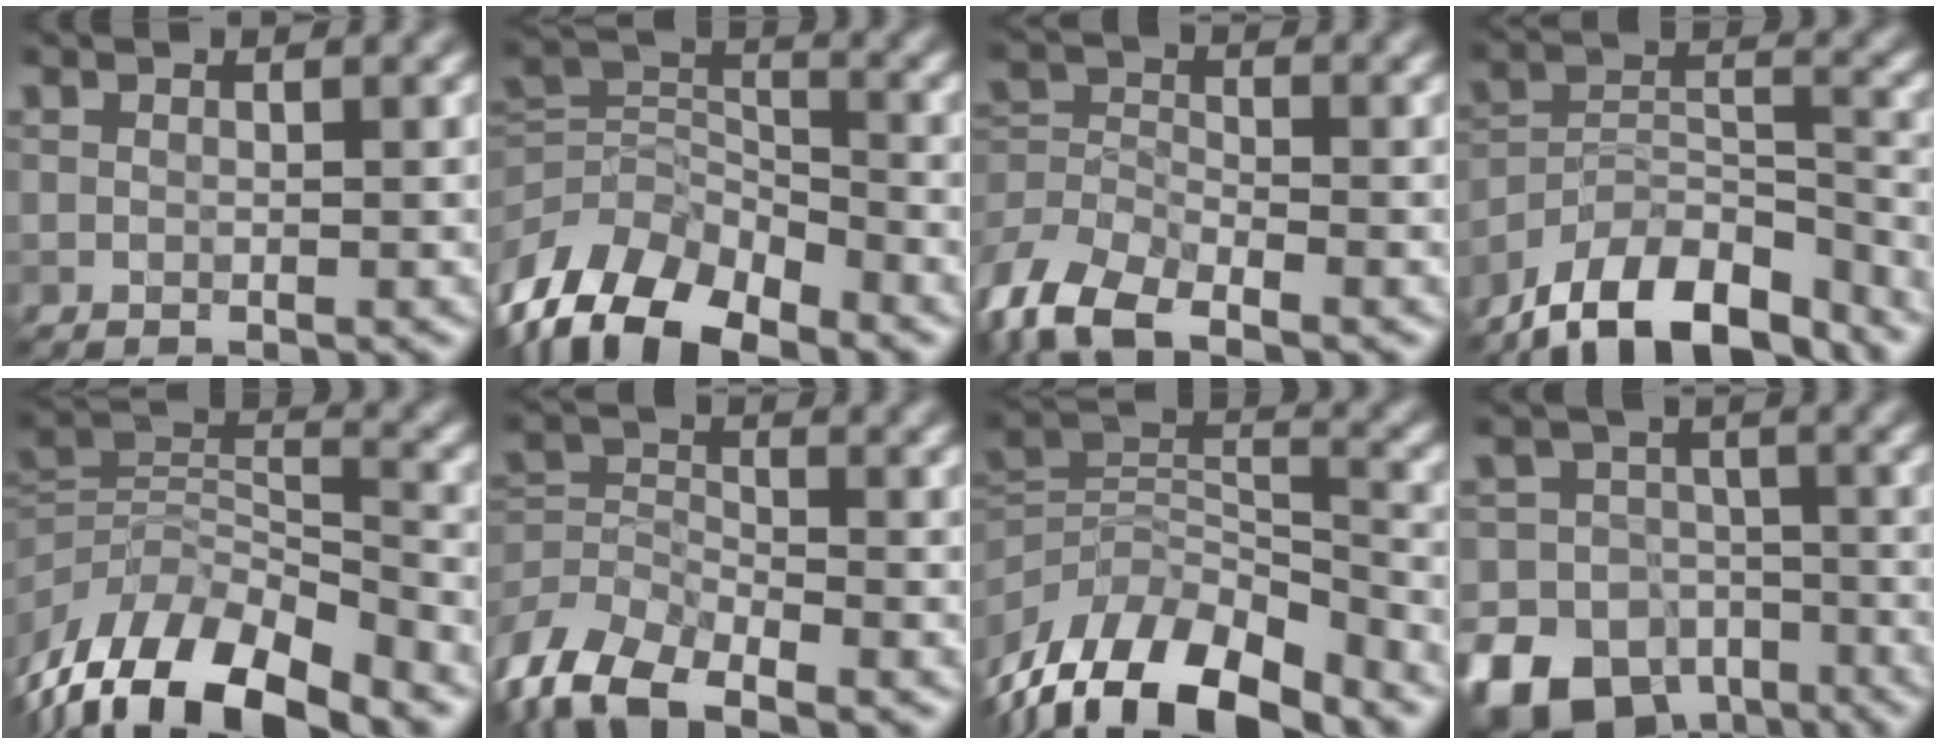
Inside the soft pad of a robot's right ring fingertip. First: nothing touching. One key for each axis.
{"total": 10.8, "fx": -7.0, "fy": 5.7, "fz": 5.8, "tx": -0.106, "ty": 0.002, "tz": -0.129}
{"total": 6.0, "fx": -4.3, "fy": 2.8, "fz": 3.3, "tx": -0.063, "ty": -0.005, "tz": -0.092}
{"total": 11.1, "fx": -9.1, "fy": 3.9, "fz": 5.1, "tx": -0.084, "ty": 0.015, "tz": -0.161}
{"total": 11.2, "fx": -7.0, "fy": 4.9, "fz": 7.3, "tx": -0.130, "ty": 0.004, "tz": -0.131}
{"total": 6.8, "fx": -4.9, "fy": 3.1, "fz": 3.6, "tx": -0.069, "ty": -0.005, "tz": -0.102}
{"total": 12.7, "fx": -8.4, "fy": 5.8, "fz": 7.6, "tx": -0.150, "ty": 0.002, "tz": -0.146}
{"total": 14.5, "fx": -9.3, "fy": 10.2, "fz": 4.3, "tx": -0.081, "ty": -0.049, "tz": -0.164}